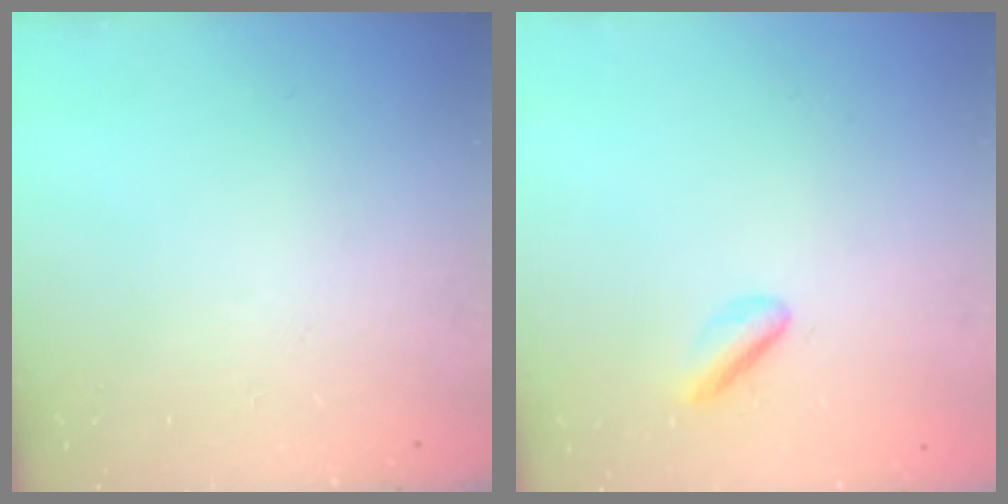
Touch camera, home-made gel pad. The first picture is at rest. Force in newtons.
{"total": 2.9, "press": 2.8, "slide": 0.8}